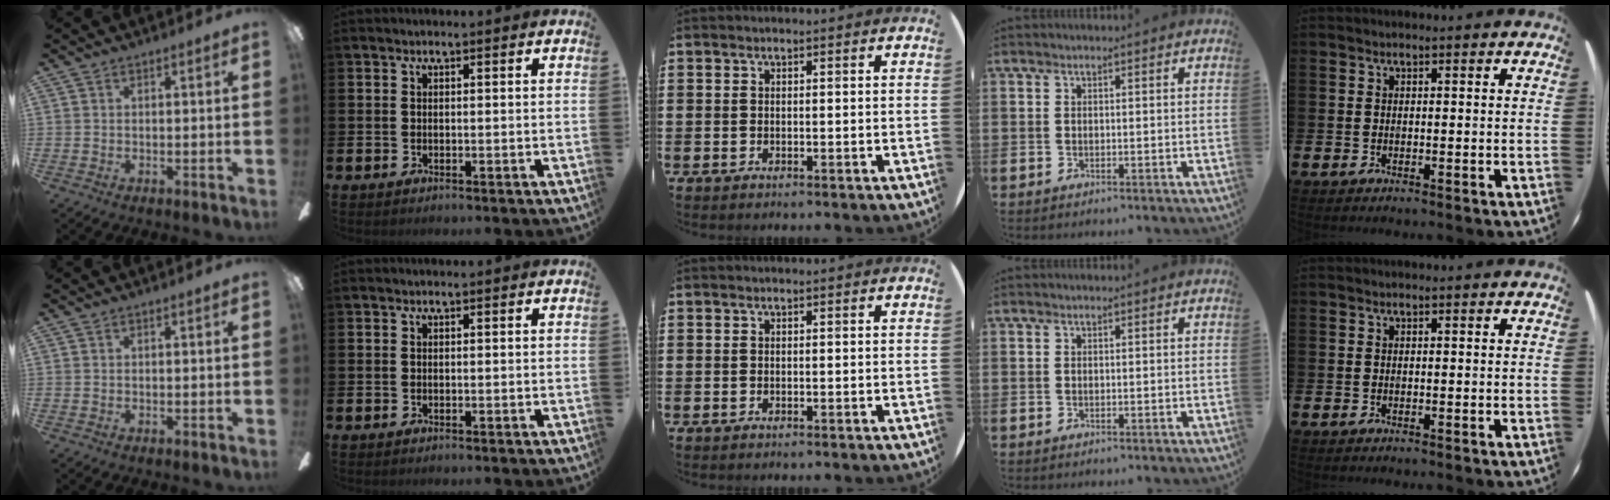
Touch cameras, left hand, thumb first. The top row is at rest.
{}